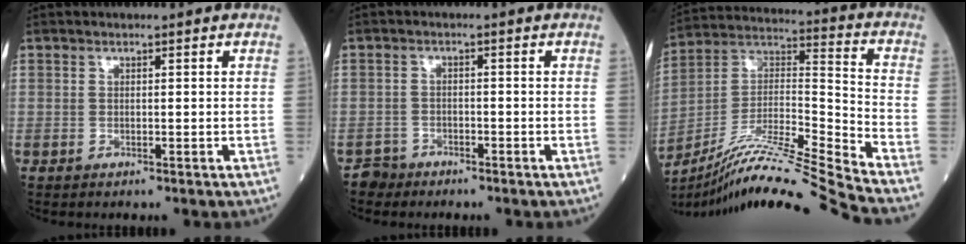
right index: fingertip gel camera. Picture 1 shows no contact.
{"total": 2.2, "force": [-1.7, 1.2, -0.7], "torque": [0.013, 0.005, -0.033]}
{"total": 21.6, "force": [-18.8, -2.8, 10.3], "torque": [-0.203, -0.009, -0.331]}